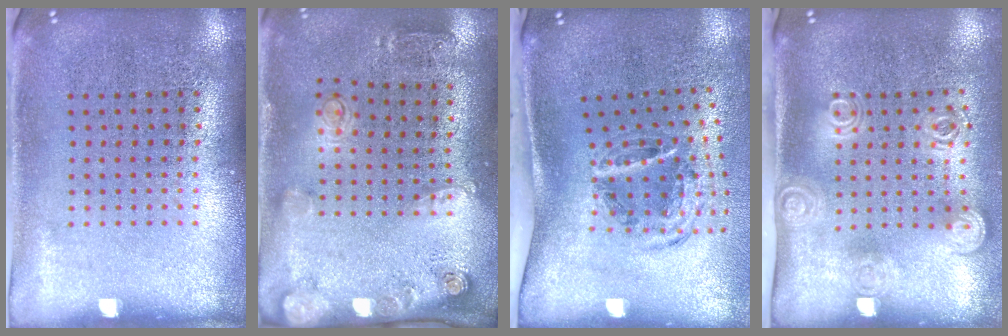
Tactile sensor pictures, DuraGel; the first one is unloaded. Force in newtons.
{"total": 2.0, "press": 1.4, "slide": 1.4}
{"total": 1.5, "press": 1.1, "slide": 1.0}
{"total": 1.9, "press": 1.4, "slide": 1.3}